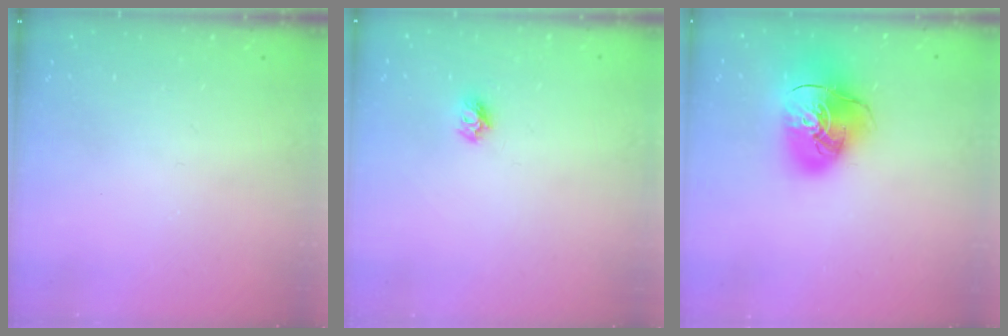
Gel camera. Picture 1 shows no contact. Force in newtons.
{"total": 5.5, "press": 5.5, "slide": 0.3}
{"total": 16.7, "press": 16.5, "slide": 2.0}